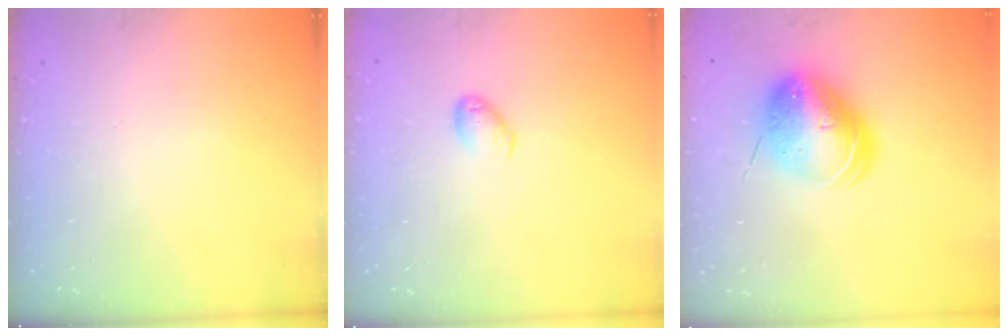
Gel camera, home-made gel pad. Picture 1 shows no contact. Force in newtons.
{"total": 5.6, "press": 5.6, "slide": 0.5}
{"total": 11.5, "press": 11.3, "slide": 2.0}